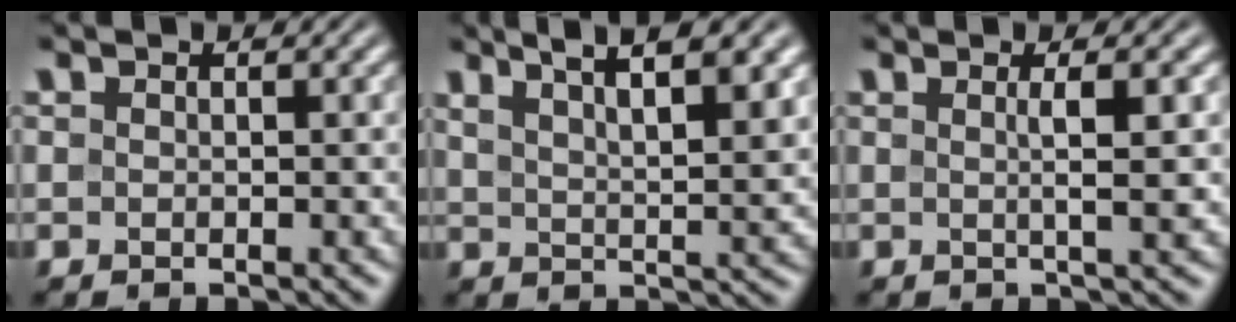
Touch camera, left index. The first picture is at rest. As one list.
[{"total": 7.5, "force": [4.8, 1.9, 5.4], "torque": [-0.065, 0.016, 0.063]}, {"total": 2.9, "force": [0.4, 0.6, 2.8], "torque": [-0.041, 0.003, 0.000]}]